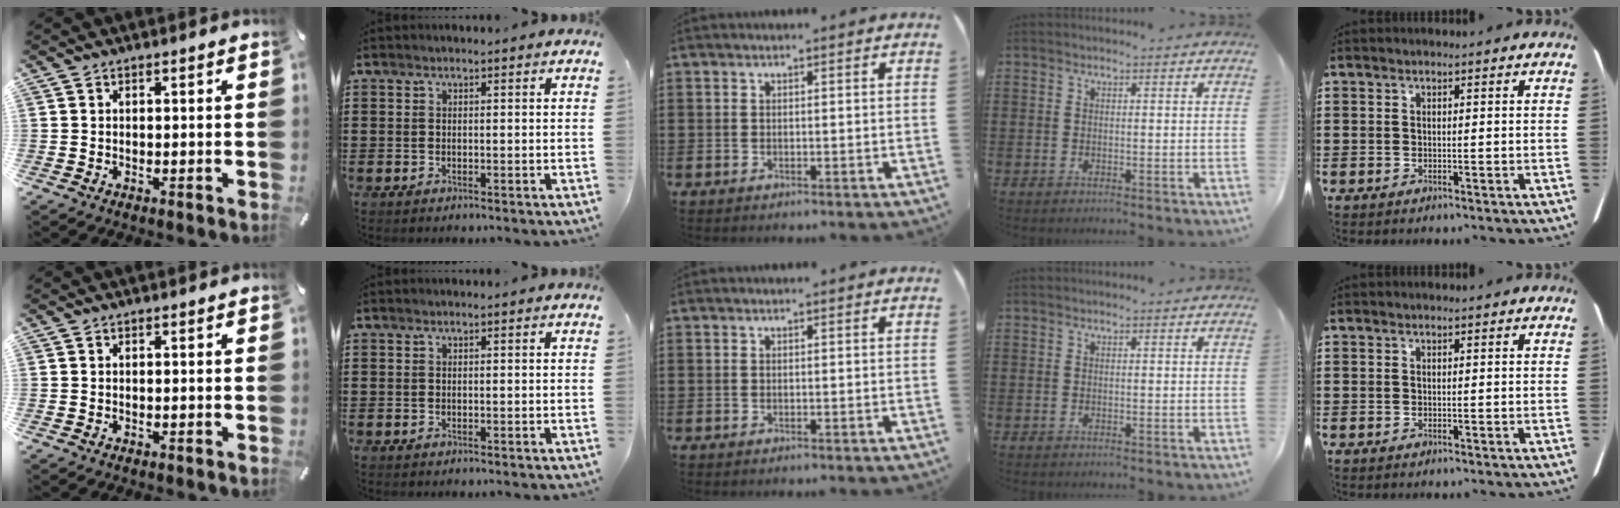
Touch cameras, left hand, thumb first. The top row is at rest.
{}